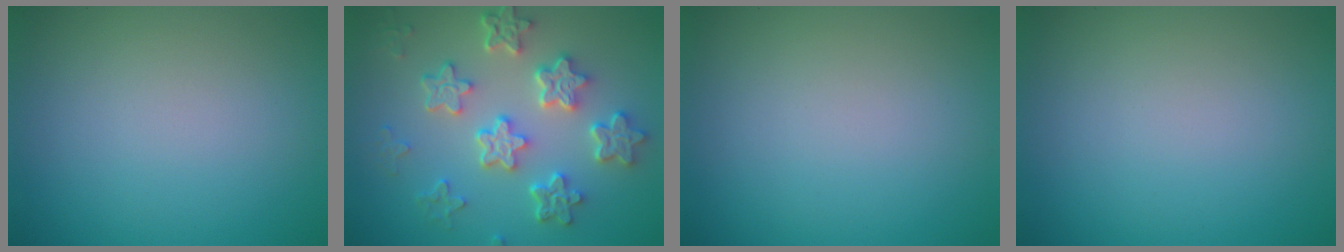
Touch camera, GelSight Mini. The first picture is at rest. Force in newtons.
{"total": 6.5, "press": 5.0, "slide": 4.2}
{"total": 0.0}
{"total": 0.0}